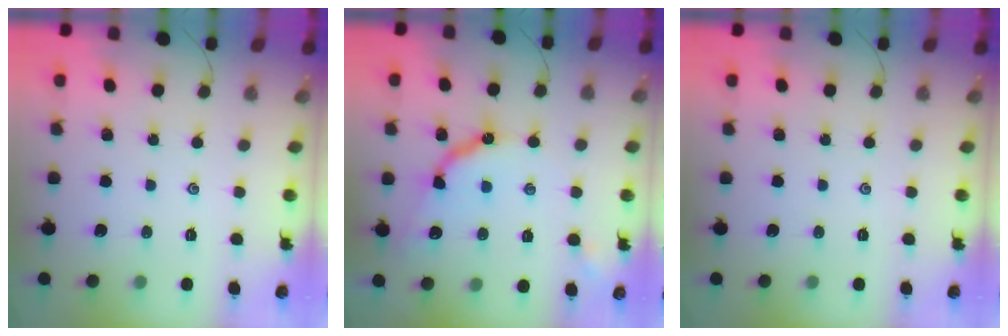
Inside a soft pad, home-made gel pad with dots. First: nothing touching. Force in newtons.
{"total": 9.9, "press": 9.8, "slide": 0.8}
{"total": 0.0}